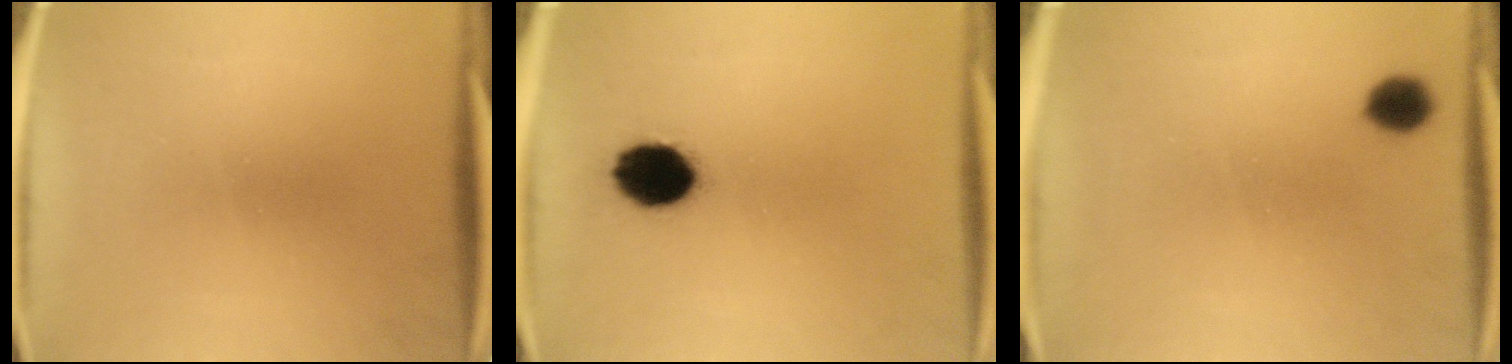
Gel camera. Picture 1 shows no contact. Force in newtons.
{"total": 10.0}
{"total": 5.1}